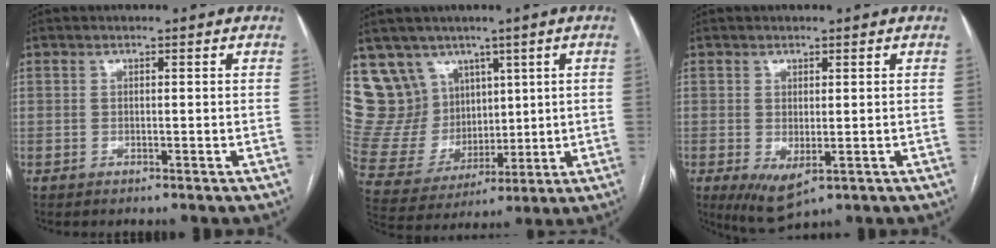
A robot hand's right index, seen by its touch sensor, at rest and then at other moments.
{"total": 12.6, "force": [7.9, 9.4, 2.5], "torque": [-0.063, 0.043, 0.174]}
{"total": 5.3, "force": [-1.7, 2.3, 4.5], "torque": [-0.074, -0.019, -0.011]}